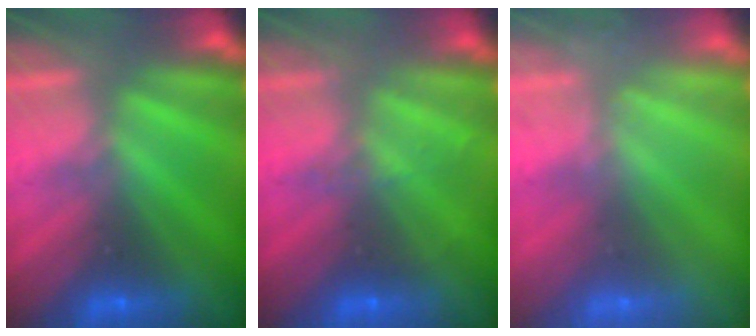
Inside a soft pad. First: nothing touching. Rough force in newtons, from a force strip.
{"total": 1.9}
{"total": 2.4}